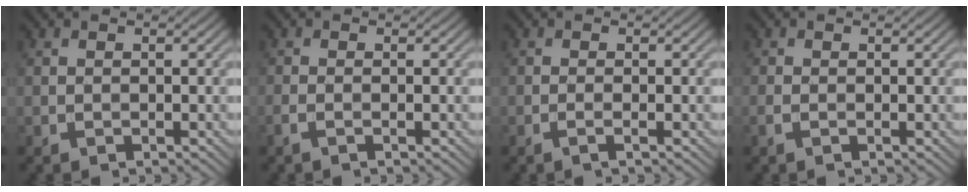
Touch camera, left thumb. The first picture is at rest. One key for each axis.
{"total": 1.1, "fx": -0.5, "fy": 0.1, "fz": 0.9, "tx": -0.021, "ty": 0.003, "tz": -0.016}
{"total": 1.1, "fx": -0.4, "fy": 0.1, "fz": 1.0, "tx": -0.019, "ty": 0.003, "tz": -0.014}
{"total": 0.8, "fx": -0.2, "fy": 0.3, "fz": 0.7, "tx": -0.022, "ty": -0.001, "tz": -0.008}